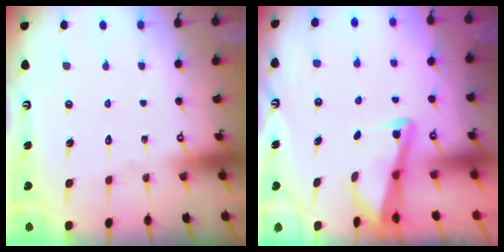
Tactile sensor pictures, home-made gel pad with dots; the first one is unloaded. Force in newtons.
{"total": 2.8, "press": 2.8, "slide": 0.4}